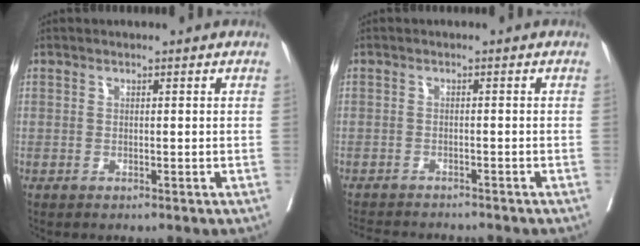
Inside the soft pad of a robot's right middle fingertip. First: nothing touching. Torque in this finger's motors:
{"motor_torque": [0.07, -0.14, 0.00, 0.00]}